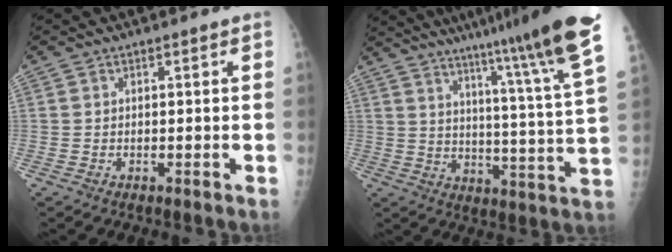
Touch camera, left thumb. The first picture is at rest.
{"total": 22.5, "force": [15.8, -0.3, 16.0], "torque": [-0.215, -0.087, 0.217]}